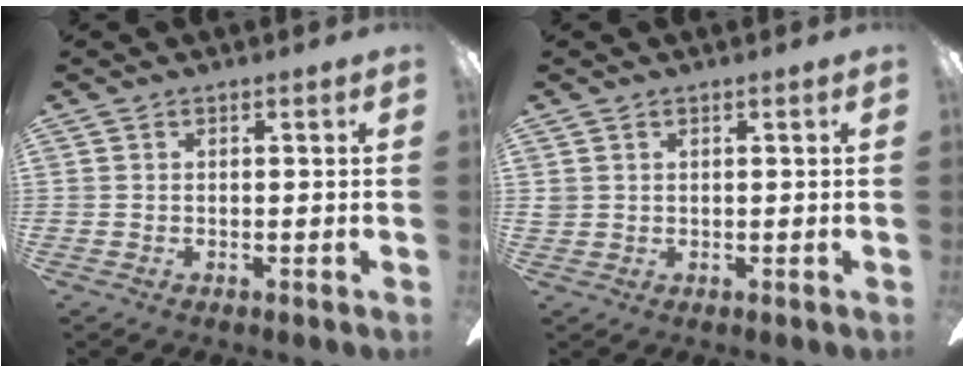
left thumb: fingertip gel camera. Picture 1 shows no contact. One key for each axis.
{"total": 1.0, "fx": 0.6, "fy": 0.7, "fz": 0.1, "tx": -0.004, "ty": 0.001, "tz": 0.012}